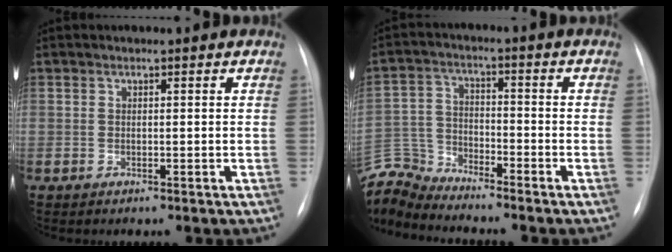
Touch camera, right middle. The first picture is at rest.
{"total": 8.5, "force": [-8.5, -0.2, -0.4], "torque": [-0.002, 0.014, -0.168]}